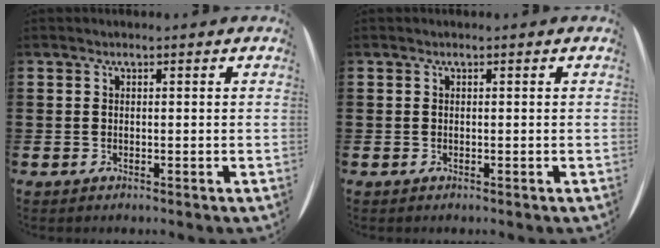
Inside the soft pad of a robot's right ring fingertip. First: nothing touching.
{"total": 0.0}